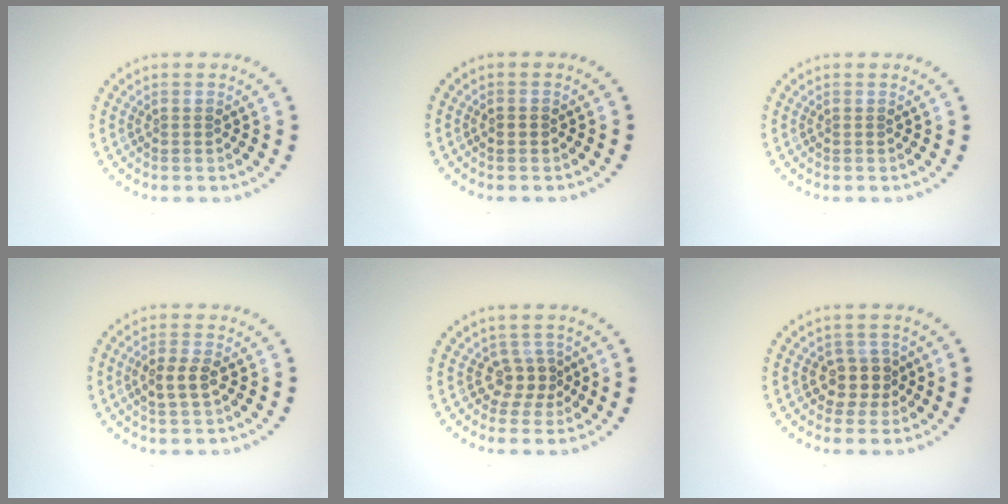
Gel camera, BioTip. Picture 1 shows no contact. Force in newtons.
{"total": 1.0, "press": 1.0, "slide": 0.2}
{"total": 0.0}
{"total": 2.5, "press": 2.5, "slide": 0.6}
{"total": 2.2, "press": 1.7, "slide": 1.4}
{"total": 2.5, "press": 2.2, "slide": 1.2}